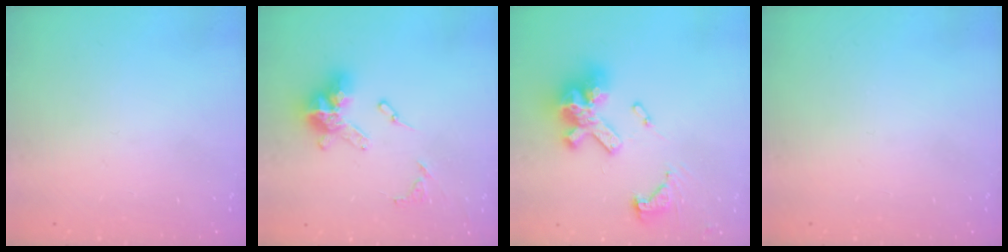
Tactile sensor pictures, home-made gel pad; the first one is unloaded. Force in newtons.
{"total": 14.2, "press": 14.1, "slide": 1.3}
{"total": 18.5, "press": 18.3, "slide": 2.4}
{"total": 0.0}